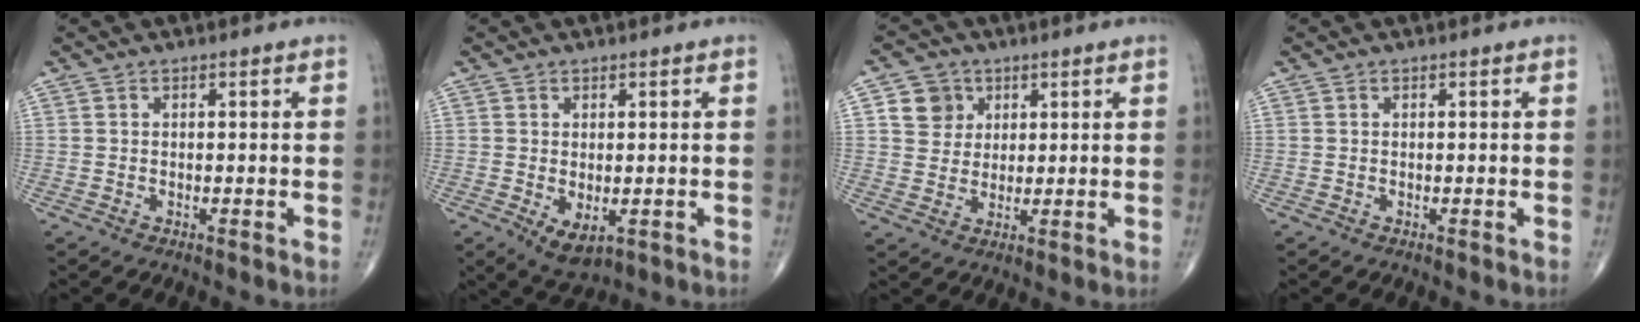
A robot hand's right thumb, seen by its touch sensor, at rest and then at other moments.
{"total": 4.7, "force": [-1.0, 2.5, 3.9], "torque": [-0.060, -0.009, -0.002]}
{"total": 6.1, "force": [2.3, 5.4, 1.5], "torque": [0.000, -0.006, 0.039]}
{"total": 0.0}